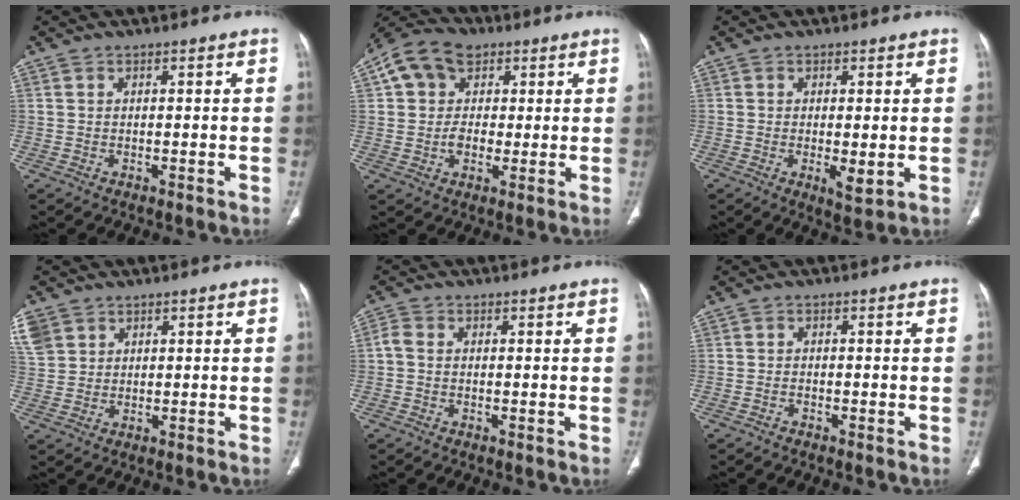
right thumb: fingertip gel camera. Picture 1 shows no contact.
{"total": 11.8, "force": [3.1, 9.4, 6.4], "torque": [-0.098, 0.010, 0.048]}
{"total": 4.0, "force": [-0.6, 1.2, 3.7], "torque": [-0.061, -0.013, -0.010]}
{"total": 8.7, "force": [4.3, 6.9, 3.2], "torque": [-0.091, 0.010, 0.094]}
{"total": 1.9, "force": [-0.3, 1.3, 1.4], "torque": [-0.030, 0.002, -0.014]}
{"total": 0.7, "force": [-0.6, 0.3, 0.1], "torque": [-0.001, 0.007, -0.011]}